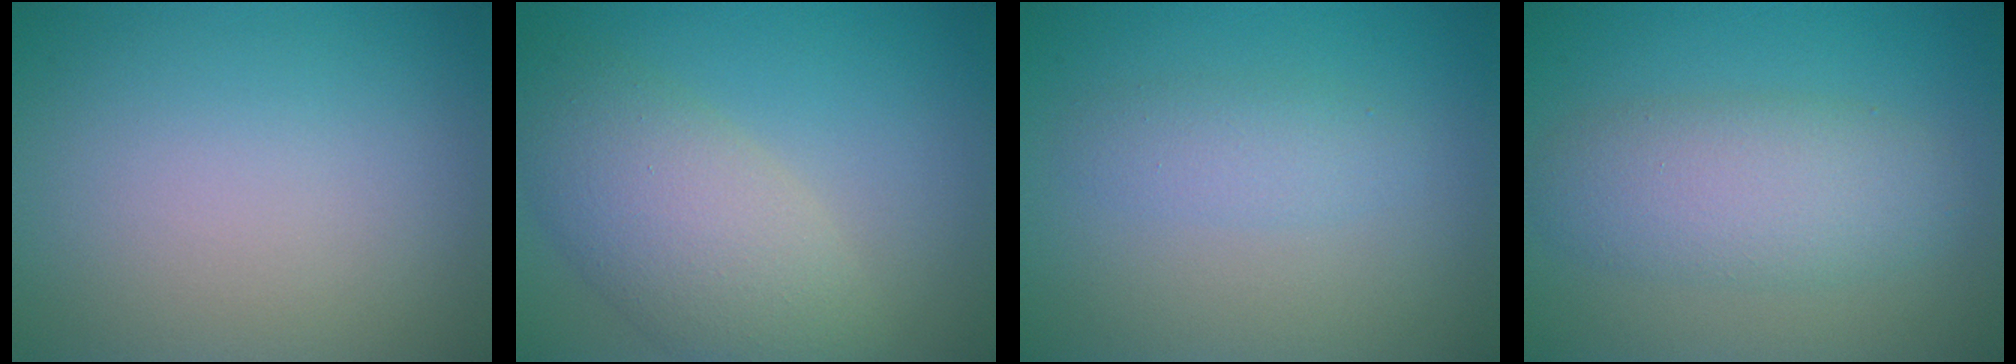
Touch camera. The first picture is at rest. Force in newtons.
{"total": 6.5, "press": 6.5, "slide": 0.3}
{"total": 1.9, "press": 1.9, "slide": 0.0}
{"total": 5.0, "press": 5.0, "slide": 0.1}